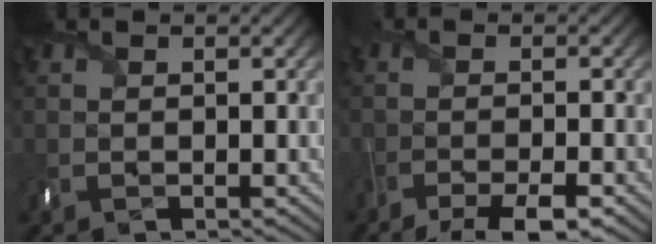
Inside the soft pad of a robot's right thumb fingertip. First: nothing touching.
{"total": 5.9, "force": [-4.6, 0.7, 3.6], "torque": [-0.059, -0.010, -0.082]}